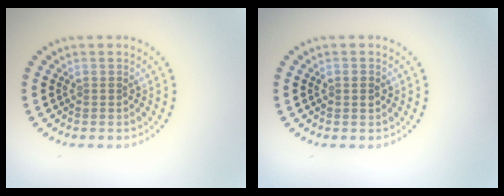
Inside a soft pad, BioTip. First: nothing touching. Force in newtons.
{"total": 1.2, "press": 1.2, "slide": 0.0}